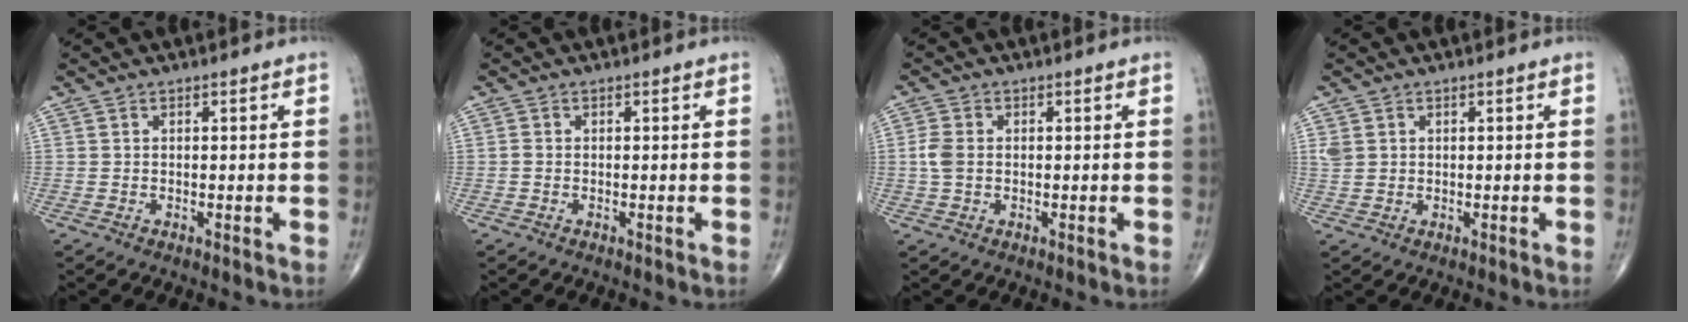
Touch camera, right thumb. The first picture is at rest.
{"total": 0.5, "force": [-0.2, 0.4, 0.3], "torque": [-0.007, 0.000, -0.006]}
{"total": 3.2, "force": [-0.1, 2.2, 2.3], "torque": [-0.058, 0.004, -0.005]}
{"total": 2.1, "force": [0.7, 1.7, 0.9], "torque": [-0.017, 0.001, 0.021]}